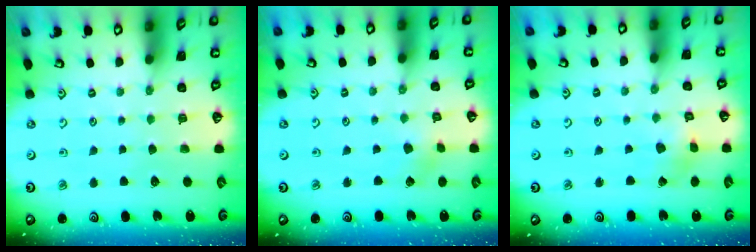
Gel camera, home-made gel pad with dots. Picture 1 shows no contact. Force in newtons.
{"total": 2.3, "press": 2.1, "slide": 0.7}
{"total": 2.0, "press": 2.0, "slide": 0.3}